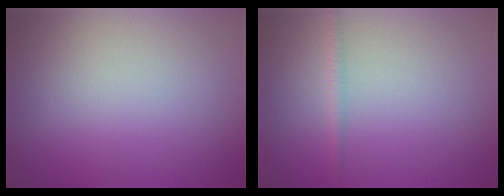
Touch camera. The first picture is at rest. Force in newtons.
{"total": 1.0, "press": 1.0, "slide": 0.0}